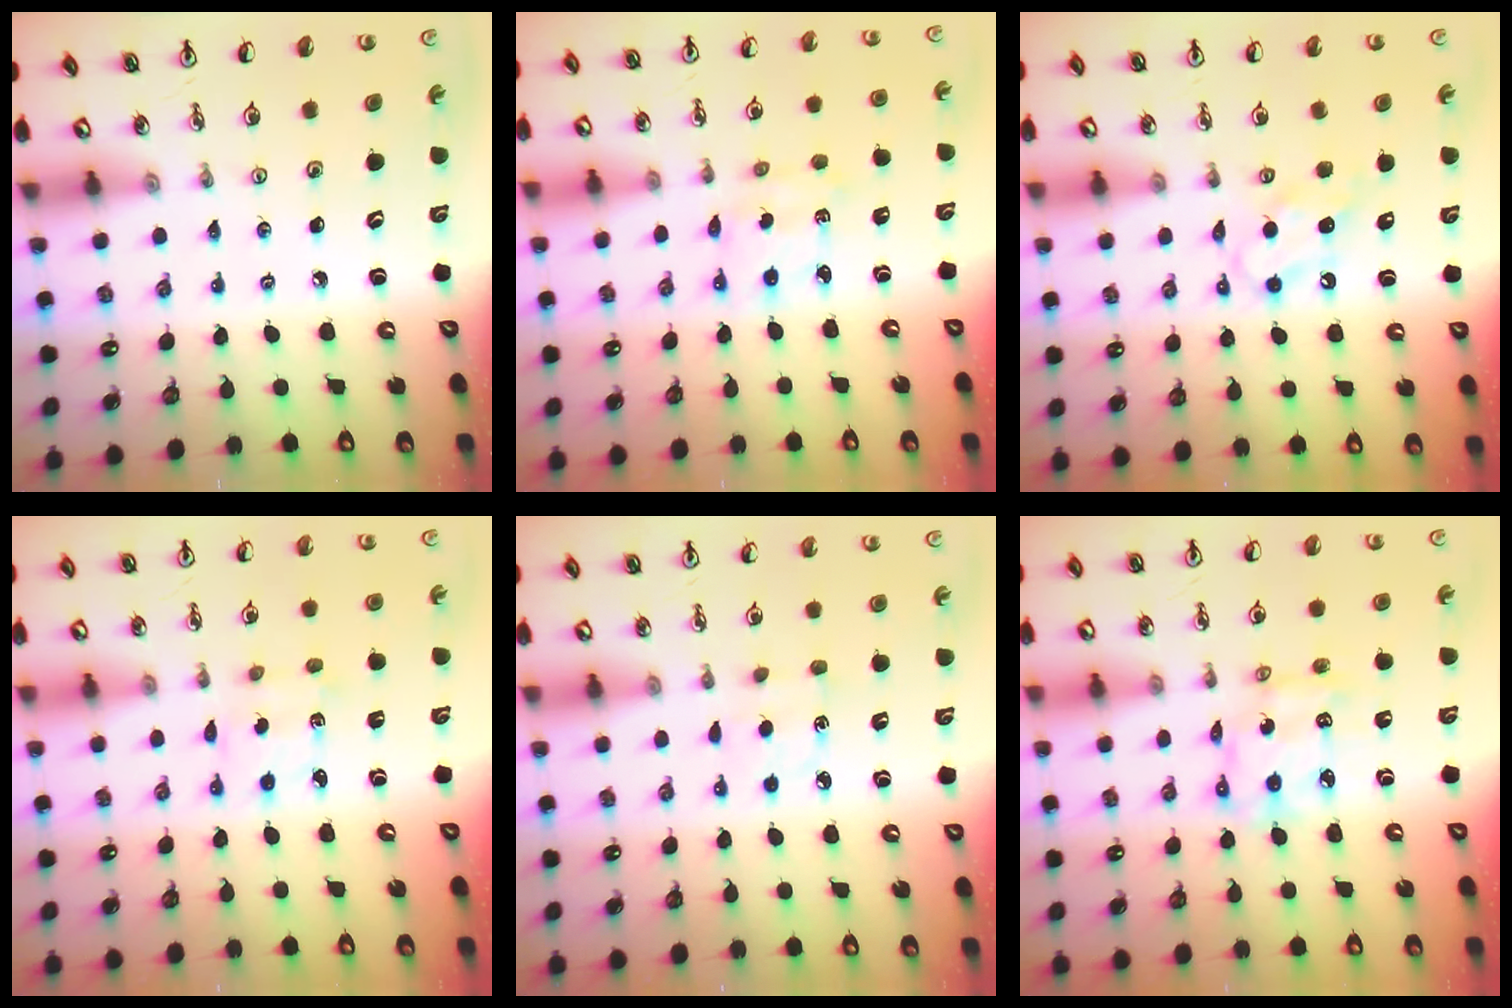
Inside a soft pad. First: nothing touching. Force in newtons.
{"total": 2.5, "press": 2.5, "slide": 0.3}
{"total": 5.9, "press": 5.8, "slide": 0.7}
{"total": 2.7, "press": 2.7, "slide": 0.5}
{"total": 4.6, "press": 4.5, "slide": 0.6}
{"total": 7.3, "press": 7.3, "slide": 0.5}